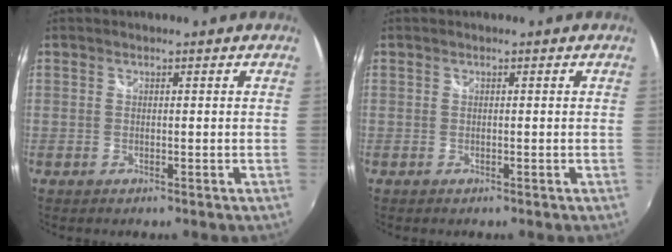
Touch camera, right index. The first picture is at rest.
{"total": 0.0}